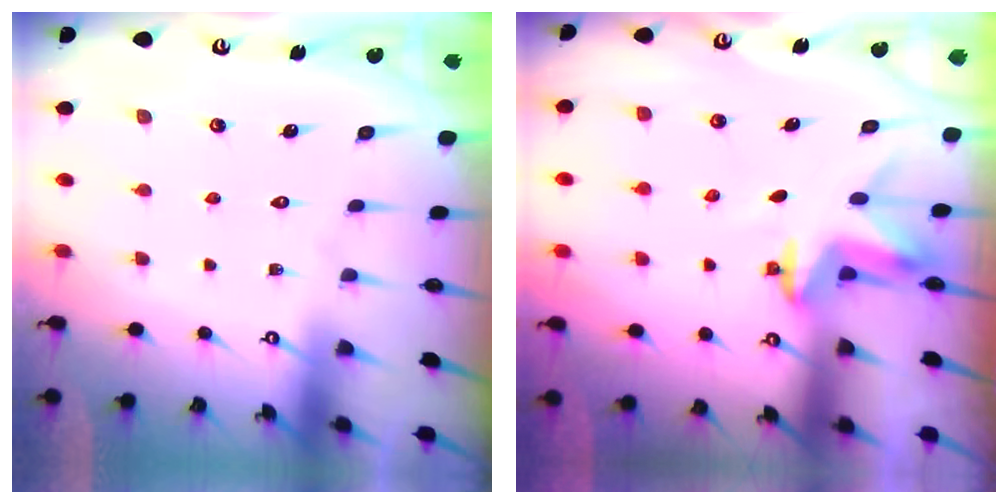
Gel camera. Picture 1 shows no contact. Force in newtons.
{"total": 3.3, "press": 3.3, "slide": 0.2}